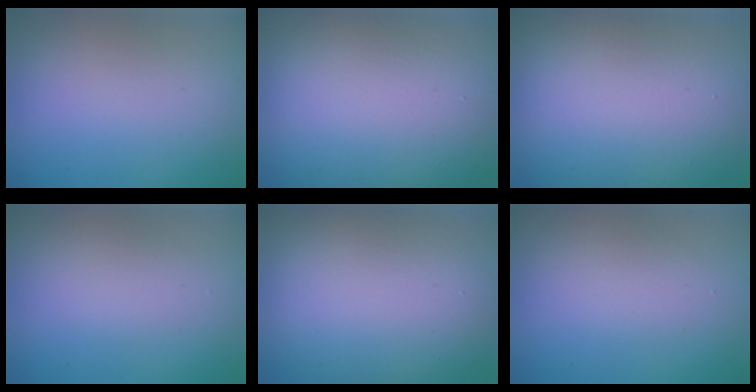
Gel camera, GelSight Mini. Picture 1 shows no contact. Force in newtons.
{"total": 17.2, "press": 17.1, "slide": 1.6}
{"total": 16.8, "press": 16.8, "slide": 0.7}
{"total": 1.4, "press": 1.4, "slide": 0.1}
{"total": 14.3, "press": 14.3, "slide": 0.9}
{"total": 1.5, "press": 1.5, "slide": 0.1}